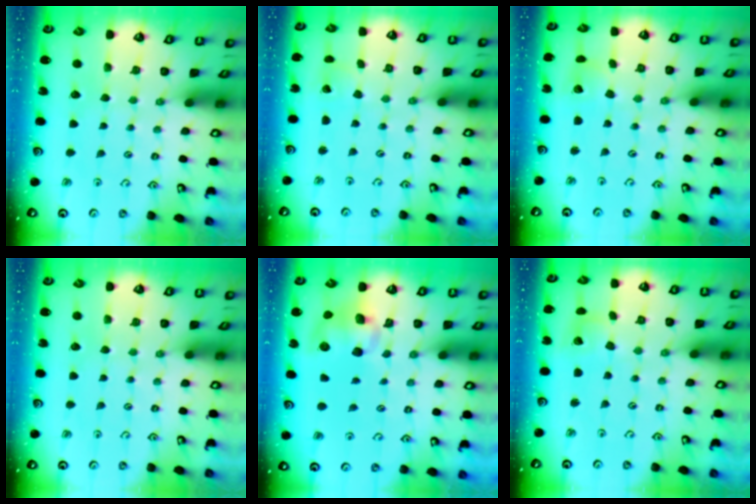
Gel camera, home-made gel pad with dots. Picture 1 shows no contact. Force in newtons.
{"total": 1.3, "press": 1.3, "slide": 0.1}
{"total": 2.8, "press": 2.8, "slide": 0.3}
{"total": 0.0}
{"total": 7.7, "press": 7.6, "slide": 1.4}
{"total": 4.8, "press": 4.8, "slide": 0.6}